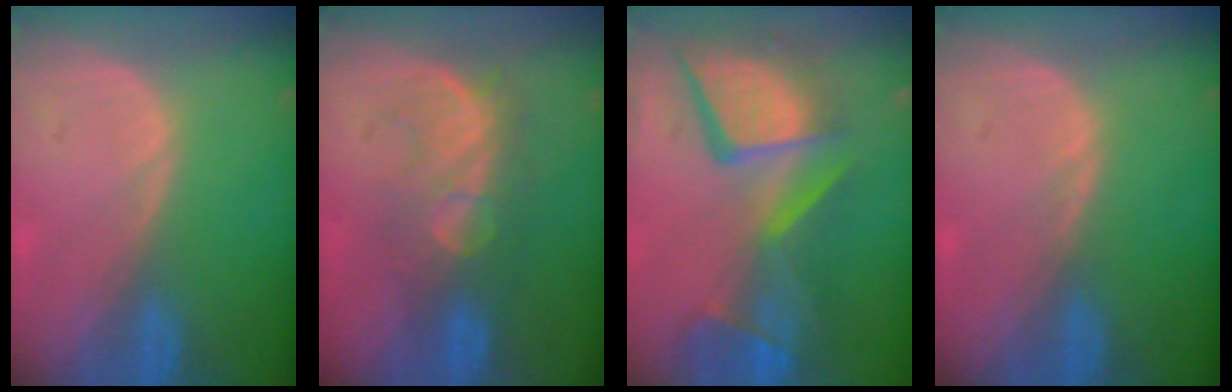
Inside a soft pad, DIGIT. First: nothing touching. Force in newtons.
{"total": 7.8, "press": 7.7, "slide": 1.5}
{"total": 13.8, "press": 11.2, "slide": 8.0}
{"total": 0.5, "press": 0.5, "slide": 0.2}